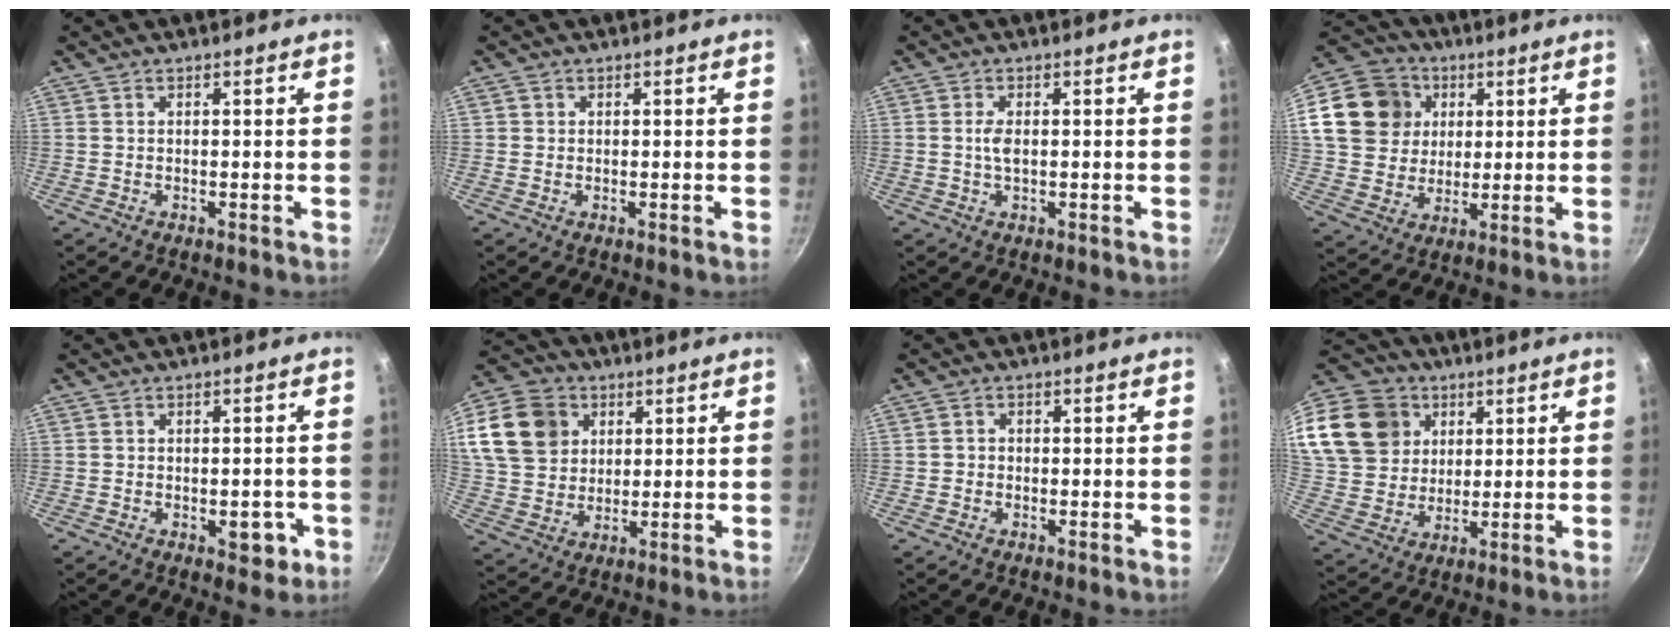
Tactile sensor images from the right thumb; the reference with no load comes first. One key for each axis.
{"total": 0.9, "fx": 0.1, "fy": 0.9, "fz": 0.1, "tx": 0.004, "ty": 0.002, "tz": 0.000}
{"total": 2.5, "fx": 0.1, "fy": 1.2, "fz": 2.2, "tx": -0.046, "ty": 0.002, "tz": 0.001}
{"total": 17.9, "fx": 4.7, "fy": 15.3, "fz": 7.9, "tx": -0.149, "ty": 0.019, "tz": 0.084}
{"total": 4.7, "fx": -1.4, "fy": 2.9, "fz": 3.4, "tx": -0.013, "ty": 0.007, "tz": -0.015}
{"total": 18.2, "fx": 6.5, "fy": 14.5, "fz": 8.8, "tx": -0.170, "ty": 0.005, "tz": 0.124}
{"total": 1.4, "fx": -0.3, "fy": 1.3, "fz": 0.4, "tx": -0.002, "ty": 0.002, "tz": -0.008}
{"total": 20.5, "fx": 7.8, "fy": 16.5, "fz": 9.3, "tx": -0.185, "ty": 0.006, "tz": 0.154}